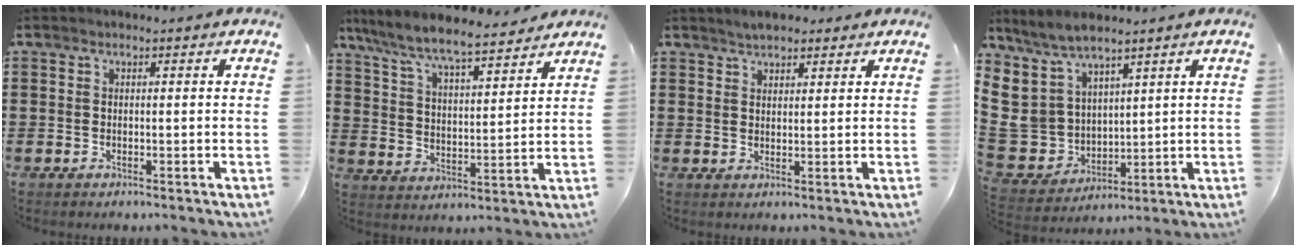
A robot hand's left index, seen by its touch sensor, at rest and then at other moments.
{"total": 6.9, "force": [6.3, 0.5, 2.8], "torque": [-0.081, -0.037, 0.106]}
{"total": 2.7, "force": [2.5, 0.9, 0.6], "torque": [-0.018, 0.003, 0.047]}
{"total": 8.7, "force": [4.8, 6.7, 2.8], "torque": [-0.117, -0.030, 0.095]}